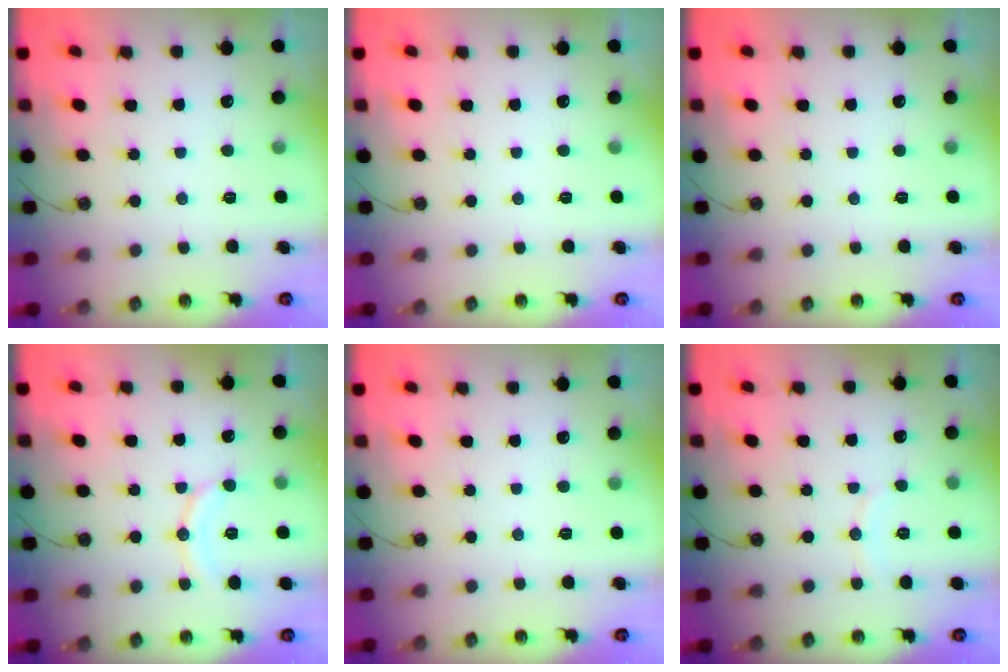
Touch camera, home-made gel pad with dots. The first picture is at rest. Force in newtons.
{"total": 0.0}
{"total": 0.0}
{"total": 9.5, "press": 9.5, "slide": 0.7}
{"total": 0.0}
{"total": 3.8, "press": 3.8, "slide": 0.1}